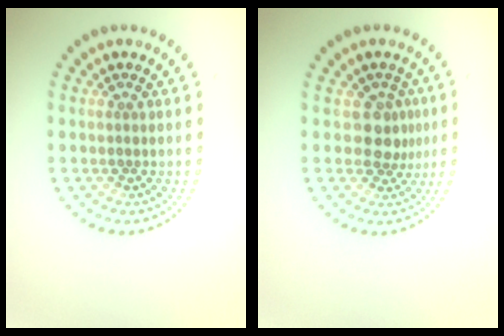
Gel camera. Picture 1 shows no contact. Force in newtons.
{"total": 2.7, "press": 2.2, "slide": 1.5}